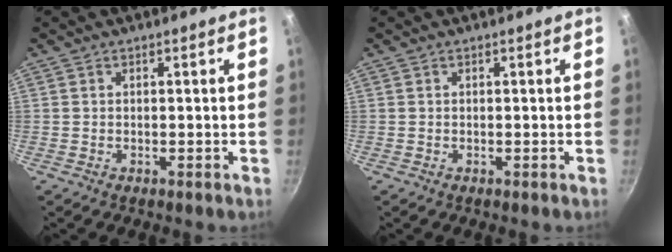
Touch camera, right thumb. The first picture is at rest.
{"total": 0.0}